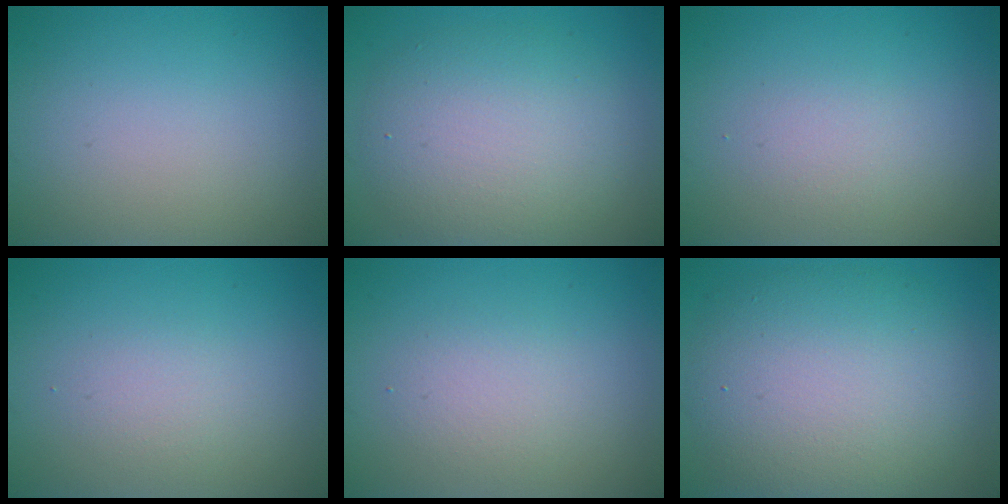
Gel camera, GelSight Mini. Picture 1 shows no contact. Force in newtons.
{"total": 6.1, "press": 6.0, "slide": 0.6}
{"total": 1.5, "press": 1.5, "slide": 0.1}
{"total": 1.6, "press": 1.6, "slide": 0.1}
{"total": 2.2, "press": 2.2, "slide": 0.1}
{"total": 9.5, "press": 9.5, "slide": 0.4}